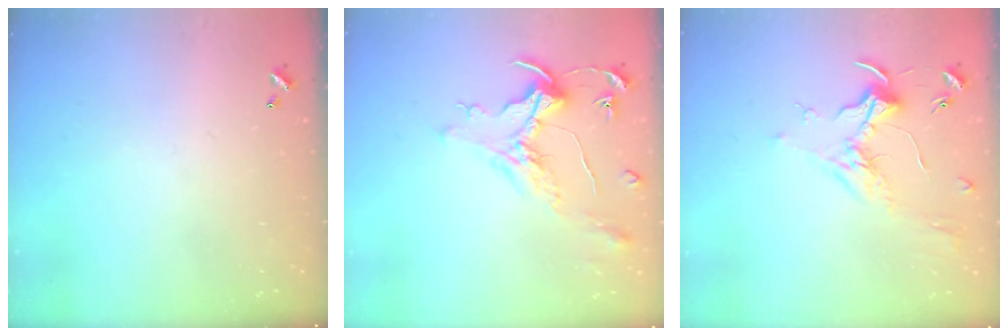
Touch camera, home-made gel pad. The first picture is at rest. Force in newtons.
{"total": 1.6, "press": 1.4, "slide": 0.7}
{"total": 1.7, "press": 1.5, "slide": 0.8}